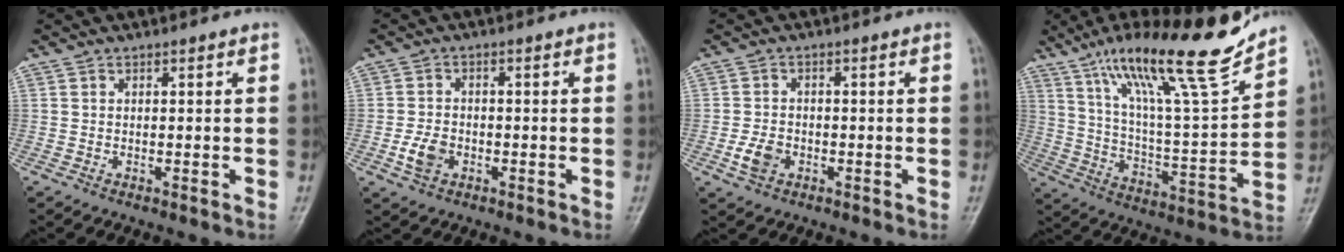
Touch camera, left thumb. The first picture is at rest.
{"total": 4.5, "force": [-1.6, 3.2, 2.7], "torque": [-0.050, 0.008, -0.030]}
{"total": 4.3, "force": [-1.6, 3.1, 2.5], "torque": [-0.044, 0.007, -0.029]}
{"total": 22.1, "force": [16.1, 2.7, 14.8], "torque": [-0.219, -0.069, 0.275]}